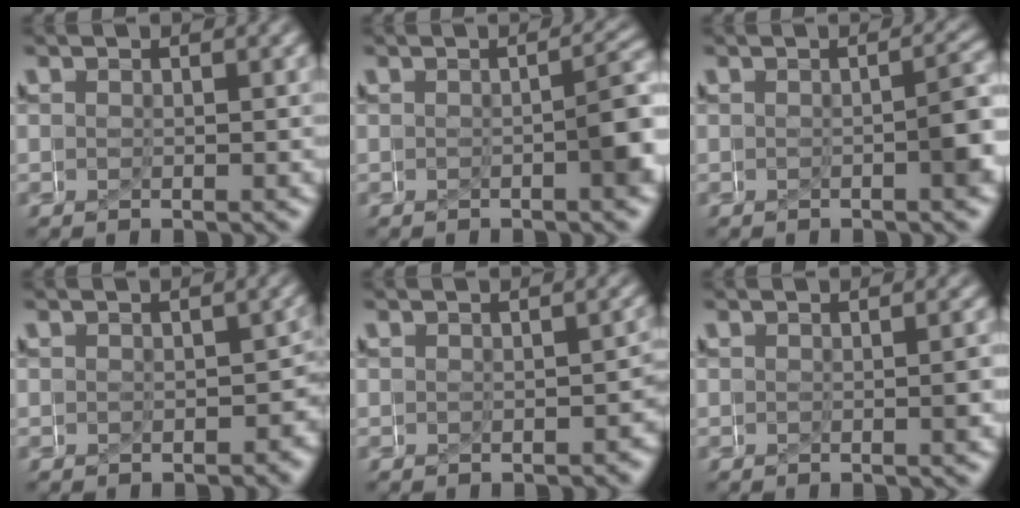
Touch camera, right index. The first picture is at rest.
{"total": 2.9, "force": [-0.8, 1.0, 2.7], "torque": [-0.026, 0.008, -0.017]}
{"total": 2.3, "force": [-0.7, 0.7, 2.1], "torque": [-0.021, 0.006, -0.015]}
{"total": 1.9, "force": [-0.7, 1.2, 1.2], "torque": [-0.009, -0.006, -0.012]}
{"total": 0.9, "force": [-0.6, 0.5, 0.5], "torque": [-0.003, 0.001, -0.009]}
{"total": 0.5, "force": [-0.2, -0.4, 0.3], "torque": [-0.004, 0.001, -0.001]}